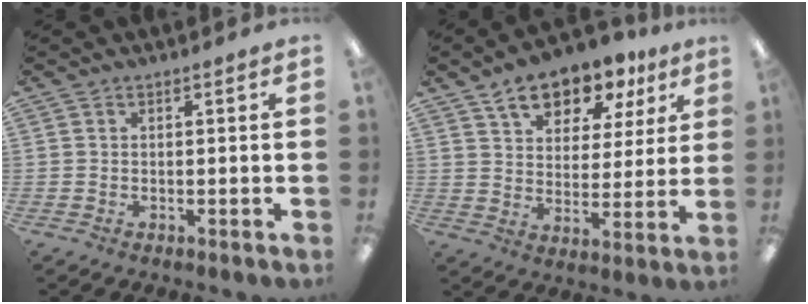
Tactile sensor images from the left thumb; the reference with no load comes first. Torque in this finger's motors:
{"motor_torque": [0.61, 0.99, 1.36, -1.37, 0.00]}